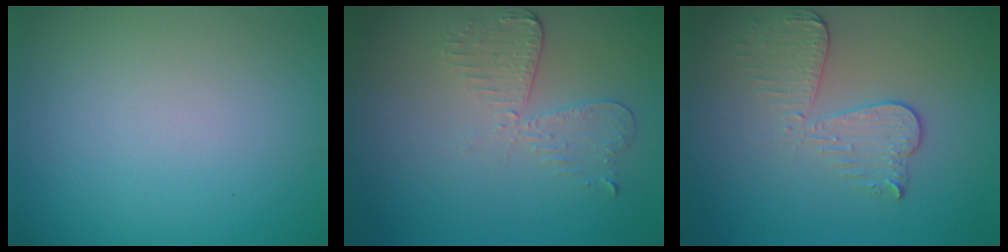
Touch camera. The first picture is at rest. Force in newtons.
{"total": 2.9, "press": 2.6, "slide": 1.4}
{"total": 3.6, "press": 3.2, "slide": 1.7}